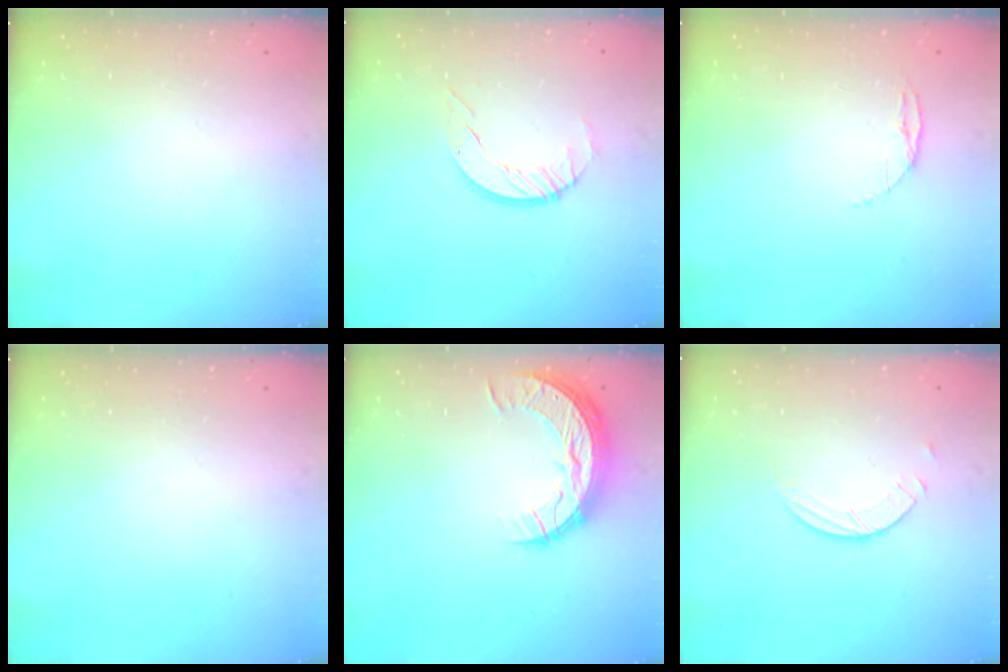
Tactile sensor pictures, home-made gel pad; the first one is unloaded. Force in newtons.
{"total": 4.5, "press": 4.5, "slide": 0.4}
{"total": 3.4, "press": 3.4, "slide": 0.4}
{"total": 0.0}
{"total": 12.2, "press": 12.2, "slide": 0.9}
{"total": 2.5, "press": 2.4, "slide": 0.2}